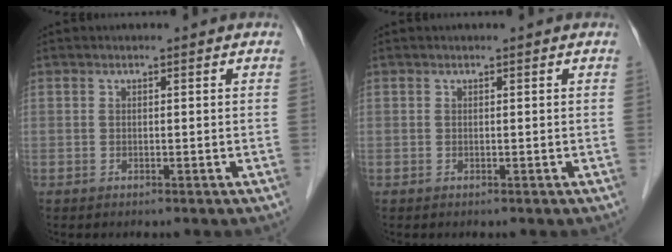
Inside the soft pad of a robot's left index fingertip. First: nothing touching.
{"total": 0.0}